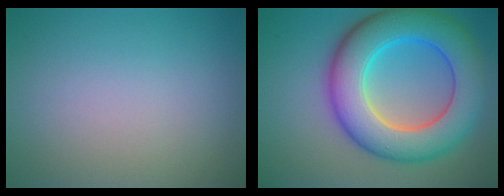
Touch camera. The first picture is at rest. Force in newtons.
{"total": 11.2, "press": 11.2, "slide": 0.2}